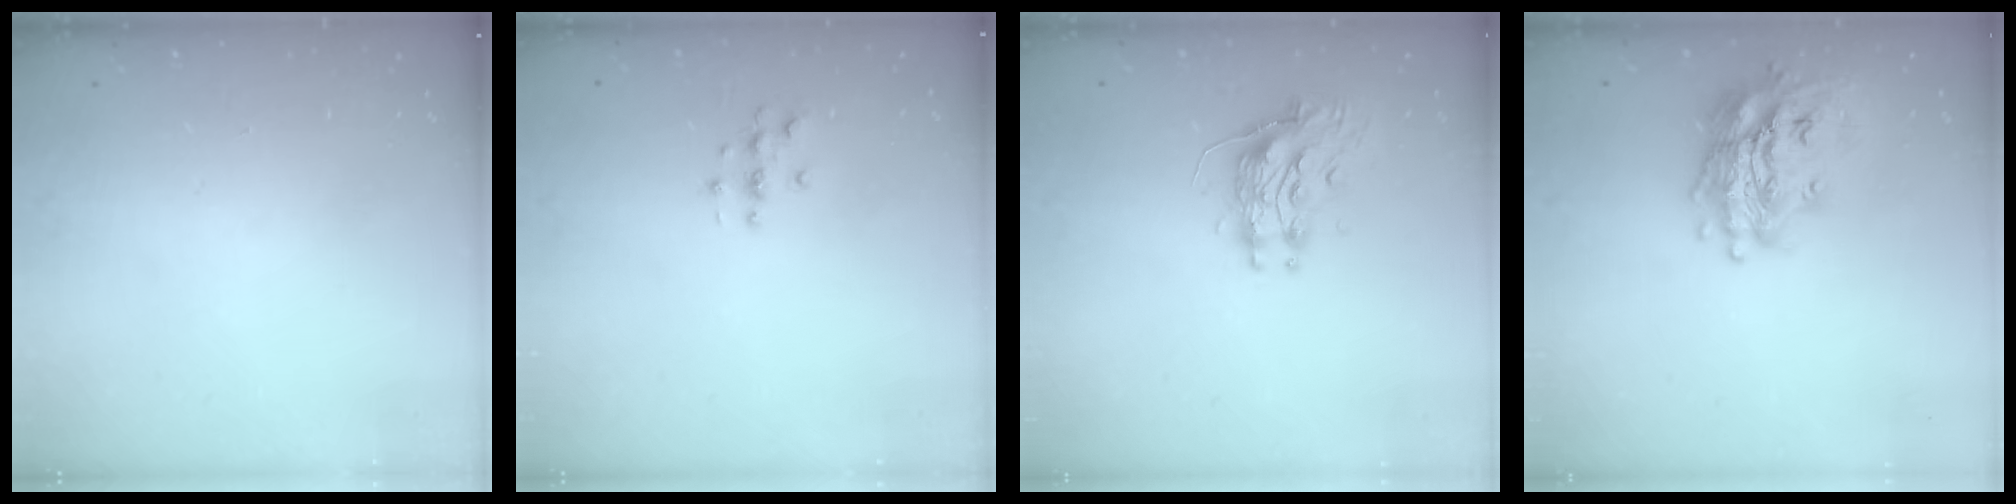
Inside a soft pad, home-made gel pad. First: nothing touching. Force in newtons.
{"total": 3.1, "press": 3.1, "slide": 0.3}
{"total": 10.1, "press": 10.1, "slide": 0.4}
{"total": 17.9, "press": 17.7, "slide": 2.2}